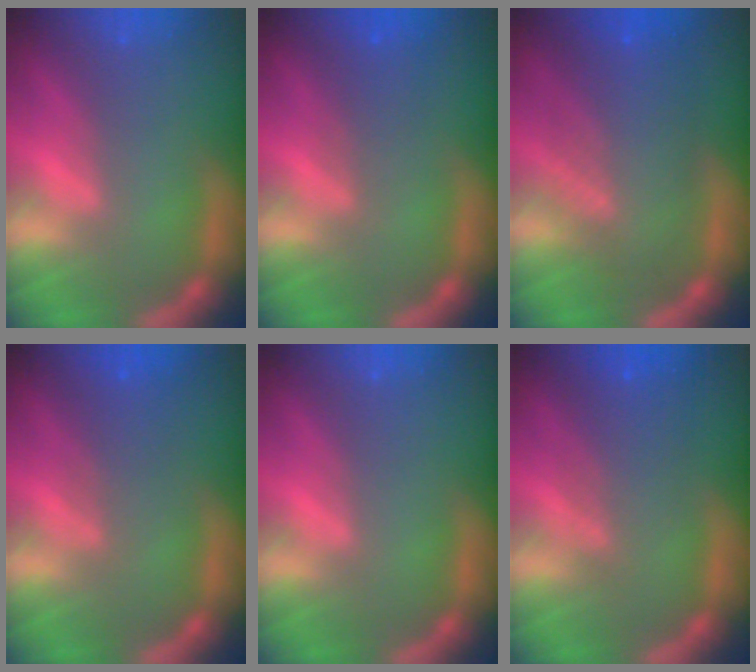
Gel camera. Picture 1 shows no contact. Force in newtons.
{"total": 2.5}
{"total": 8.0}
{"total": 3.1}
{"total": 0.0}
{"total": 4.6}